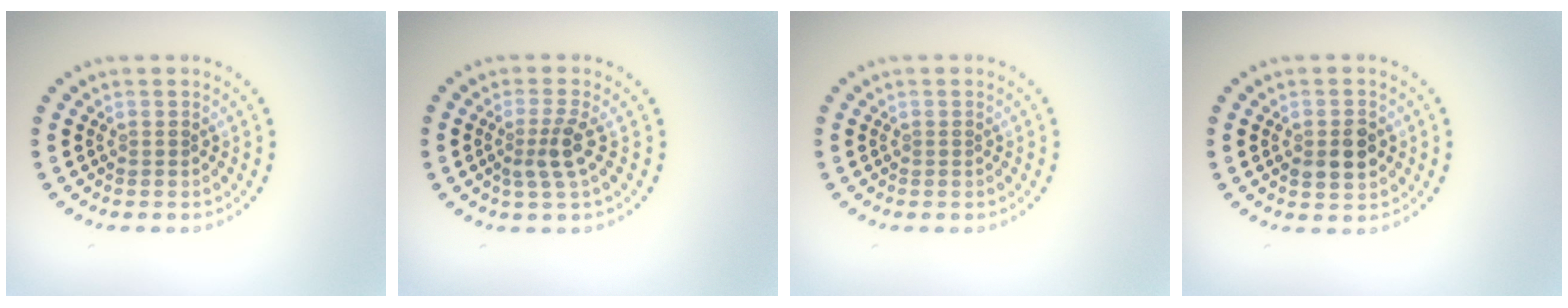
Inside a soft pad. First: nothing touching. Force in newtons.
{"total": 2.3, "press": 1.8, "slide": 1.5}
{"total": 0.0}
{"total": 3.0, "press": 2.9, "slide": 0.2}